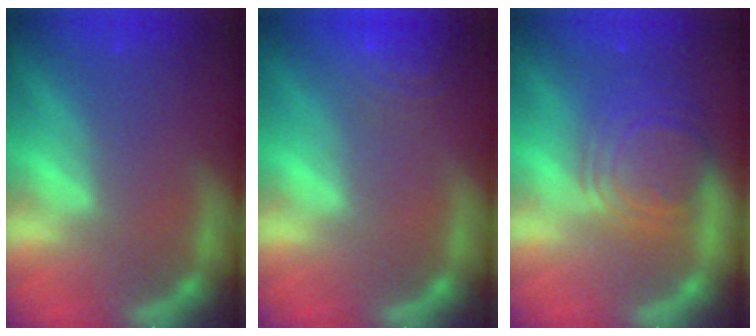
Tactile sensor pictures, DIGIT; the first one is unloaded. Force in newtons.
{"total": 6.5}
{"total": 8.1}